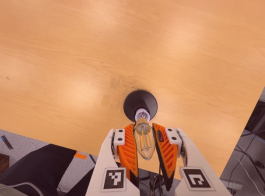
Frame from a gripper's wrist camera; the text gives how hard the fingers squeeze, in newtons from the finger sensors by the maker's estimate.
{"total": 19.4, "left": 21.1, "right": 17.7}